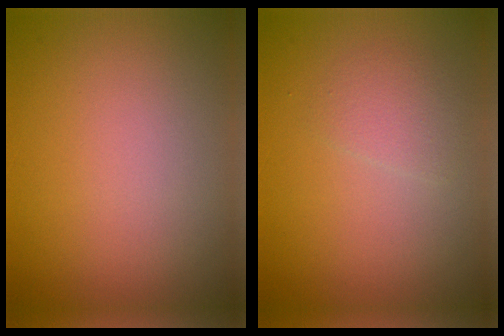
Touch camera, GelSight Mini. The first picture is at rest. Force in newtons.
{"total": 1.6, "press": 1.6, "slide": 0.1}